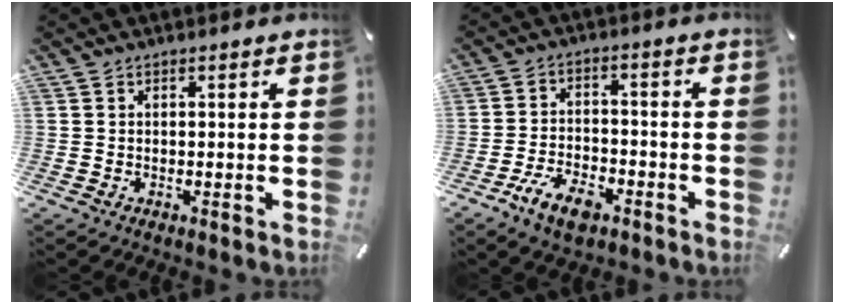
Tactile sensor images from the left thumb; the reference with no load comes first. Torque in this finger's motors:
{"motor_torque": [0.70, 0.81, 0.21, 0.19, 0.01]}